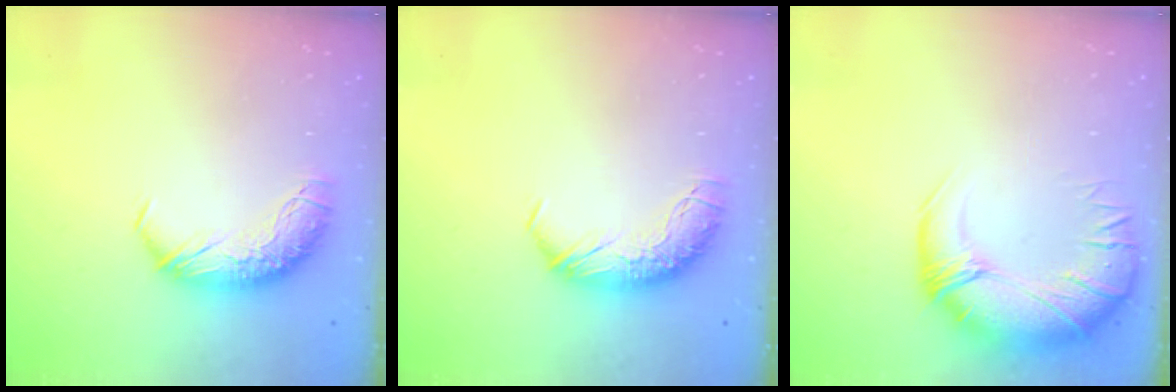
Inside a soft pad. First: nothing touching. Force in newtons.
{"total": 0.0}
{"total": 4.3, "press": 2.4, "slide": 3.6}